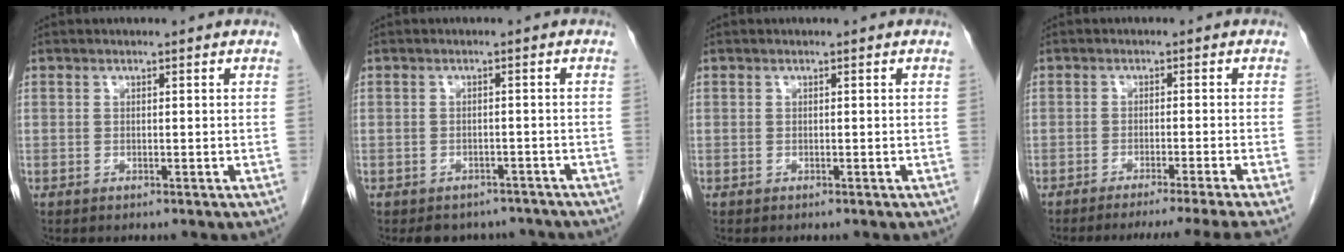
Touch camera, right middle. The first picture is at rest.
{"total": 6.4, "force": [-5.7, 2.9, 0.6], "torque": [0.003, 0.007, -0.064]}
{"total": 0.0}
{"total": 10.9, "force": [-9.4, -2.9, 4.7], "torque": [-0.043, -0.027, -0.128]}